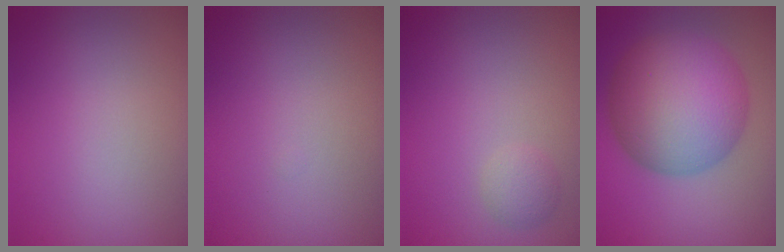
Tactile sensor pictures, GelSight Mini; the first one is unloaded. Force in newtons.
{"total": 0.0}
{"total": 1.3, "press": 1.3, "slide": 0.1}
{"total": 11.7, "press": 11.7, "slide": 0.1}